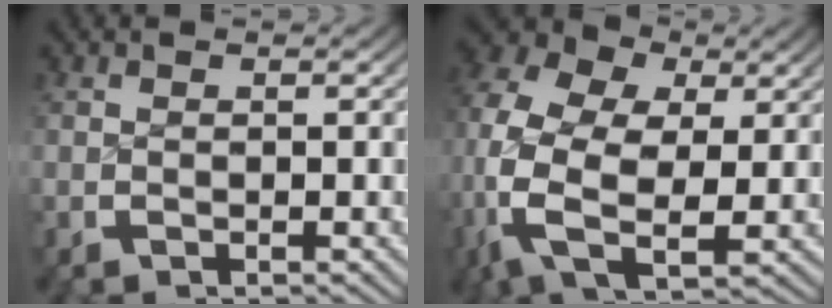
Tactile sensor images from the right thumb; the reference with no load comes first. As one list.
[{"total": 13.4, "force": [0.0, 9.6, 9.3], "torque": [-0.224, -0.049, 0.005]}]